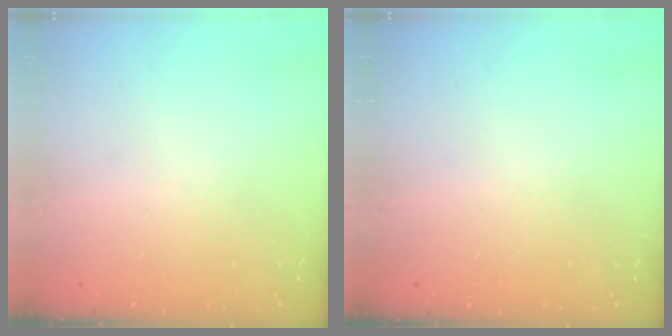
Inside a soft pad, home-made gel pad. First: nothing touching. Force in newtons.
{"total": 2.2, "press": 2.2, "slide": 0.1}